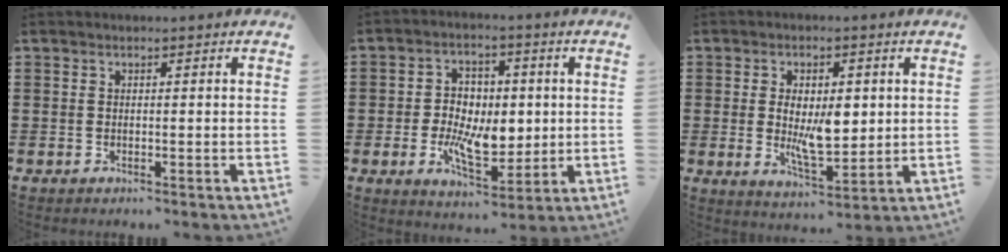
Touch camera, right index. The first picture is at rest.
{"total": 8.7, "force": [-0.6, 5.4, 6.7], "torque": [-0.134, 0.008, -0.013]}
{"total": 7.4, "force": [0.6, 3.6, 6.5], "torque": [-0.103, -0.001, 0.006]}